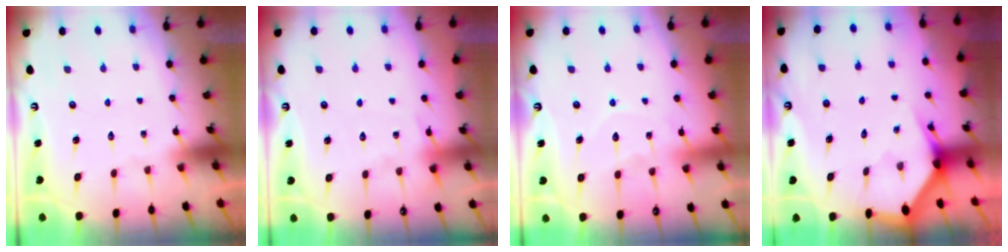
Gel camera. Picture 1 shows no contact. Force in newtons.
{"total": 4.3, "press": 4.2, "slide": 0.5}
{"total": 9.1, "press": 9.1, "slide": 0.9}
{"total": 2.9, "press": 2.9, "slide": 0.2}